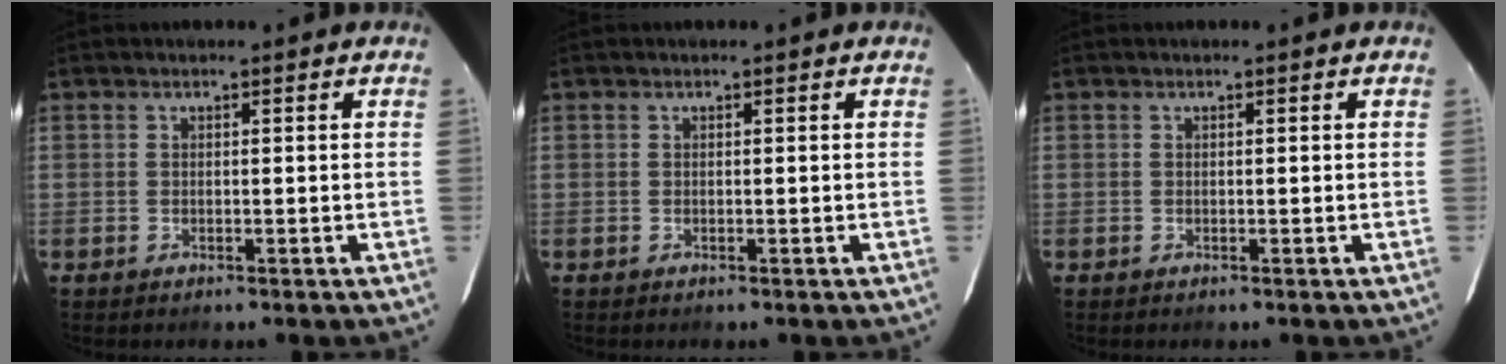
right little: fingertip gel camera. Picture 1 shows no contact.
{"total": 0.0}
{"total": 0.0}